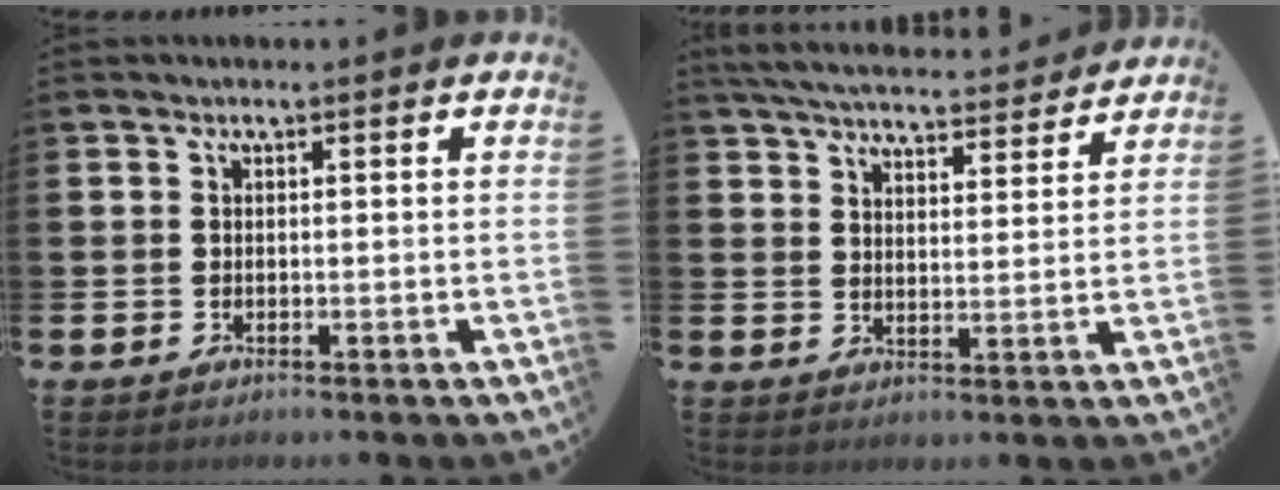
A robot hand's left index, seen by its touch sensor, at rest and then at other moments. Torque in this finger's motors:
{"motor_torque": [1.08, -1.06, 0.73, 0.16]}